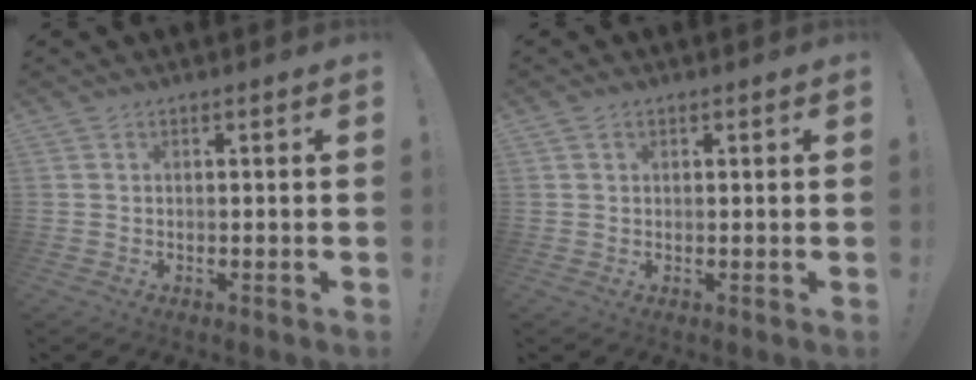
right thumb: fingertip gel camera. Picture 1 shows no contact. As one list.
[{"total": 1.0, "force": [0.6, 0.8, 0.3], "torque": [-0.002, 0.000, 0.011]}]